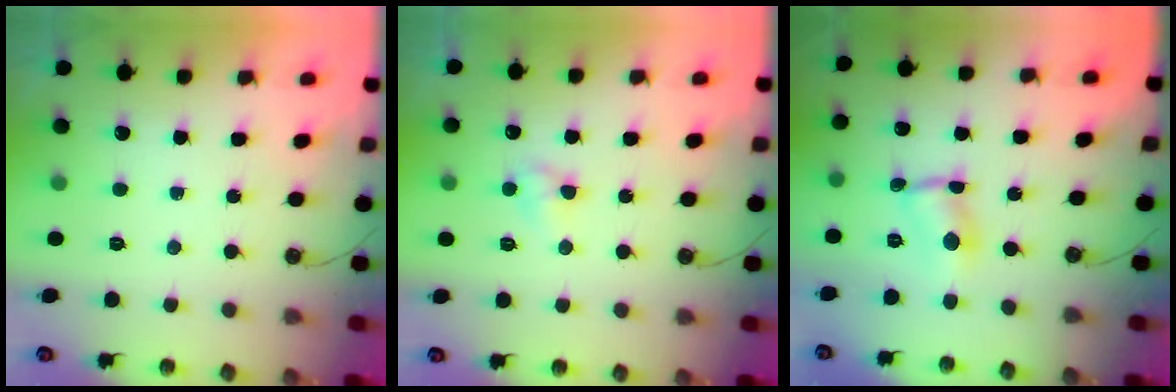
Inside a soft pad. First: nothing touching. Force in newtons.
{"total": 3.9, "press": 3.8, "slide": 0.4}
{"total": 2.4, "press": 2.4, "slide": 0.1}